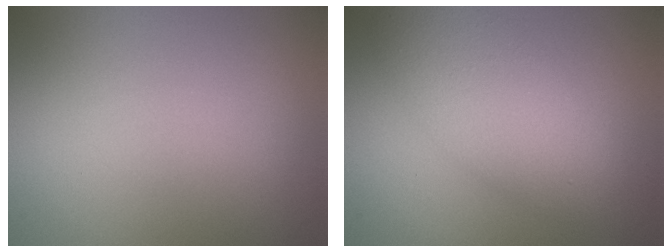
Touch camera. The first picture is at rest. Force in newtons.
{"total": 5.5, "press": 5.5, "slide": 0.3}